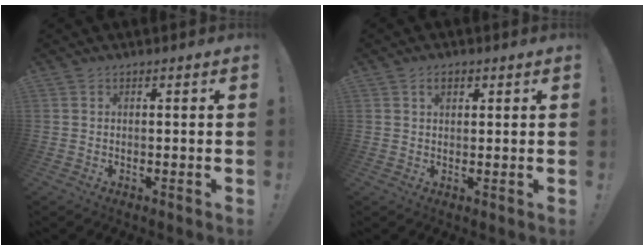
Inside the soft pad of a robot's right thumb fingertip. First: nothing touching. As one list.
[{"total": 2.6, "force": [1.1, 1.5, 1.7], "torque": [-0.022, 0.000, 0.016]}]